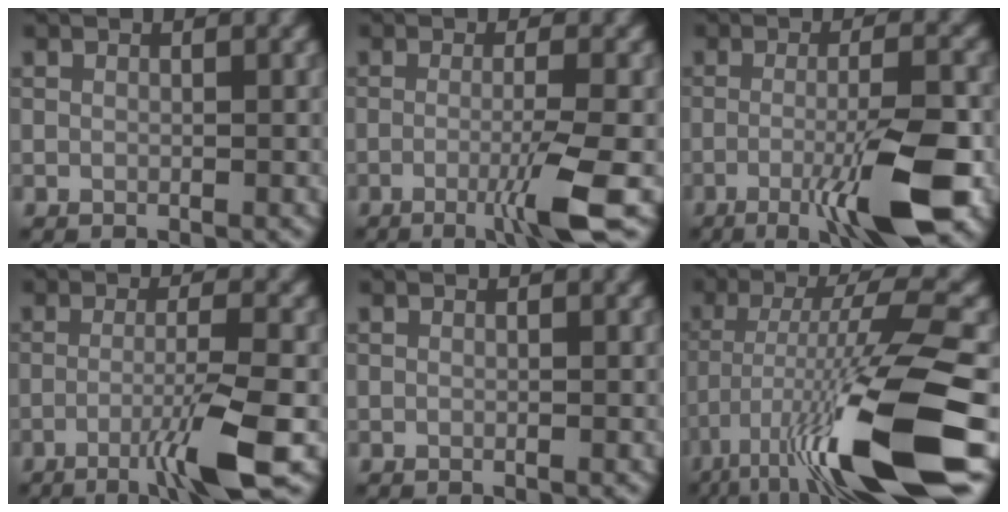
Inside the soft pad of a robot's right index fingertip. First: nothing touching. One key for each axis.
{"total": 4.5, "fx": -1.6, "fy": 0.3, "fz": 4.2, "tx": -0.068, "ty": -0.001, "tz": -0.039}
{"total": 7.9, "fx": -2.9, "fy": 1.1, "fz": 7.2, "tx": -0.116, "ty": 0.005, "tz": -0.054}
{"total": 5.5, "fx": -2.4, "fy": 0.3, "fz": 4.9, "tx": -0.080, "ty": 0.006, "tz": -0.054}
{"total": 0.0}
{"total": 14.4, "fx": -6.3, "fy": 2.4, "fz": 12.7, "tx": -0.224, "ty": -0.006, "tz": -0.098}